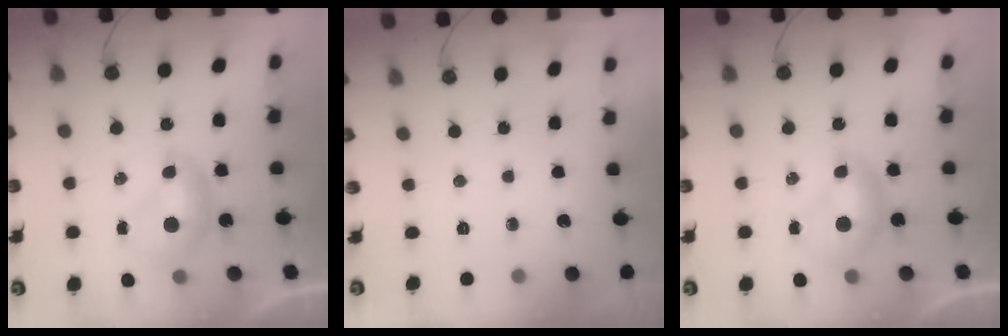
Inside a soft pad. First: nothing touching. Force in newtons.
{"total": 0.0}
{"total": 0.0}